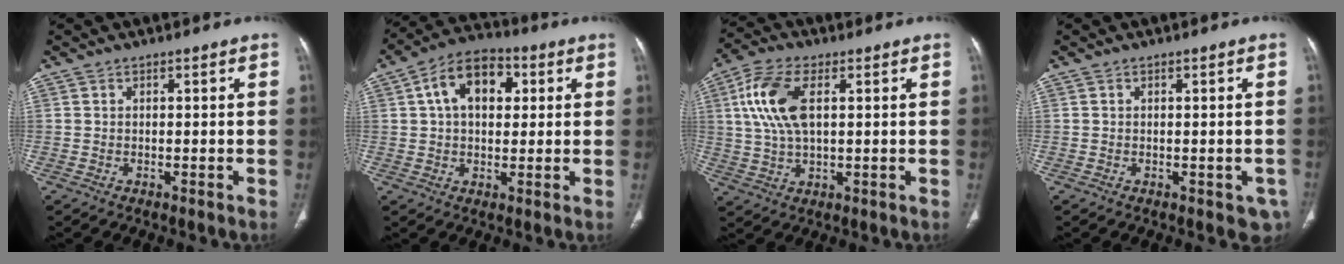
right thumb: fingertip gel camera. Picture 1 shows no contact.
{"total": 11.5, "force": [3.0, 7.4, 8.3], "torque": [-0.112, 0.016, 0.040]}
{"total": 11.1, "force": [2.7, 5.6, 9.2], "torque": [-0.201, 0.007, 0.053]}
{"total": 2.8, "force": [-0.8, 1.9, 1.9], "torque": [-0.004, 0.000, -0.005]}